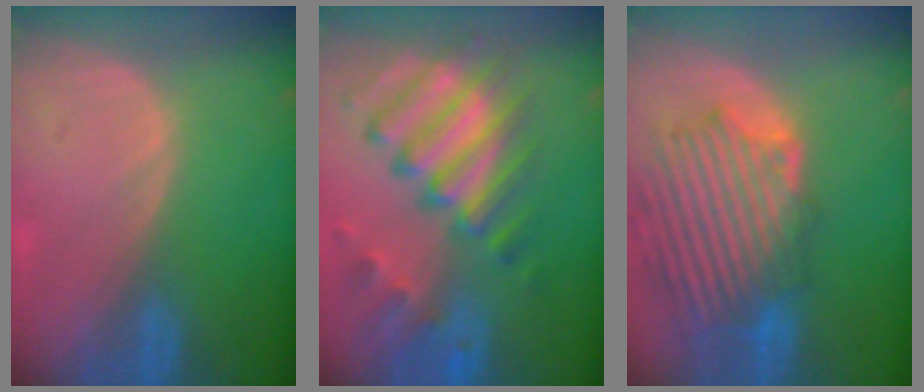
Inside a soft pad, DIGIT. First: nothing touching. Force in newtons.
{"total": 11.4, "press": 9.9, "slide": 5.7}
{"total": 11.4, "press": 10.8, "slide": 3.5}